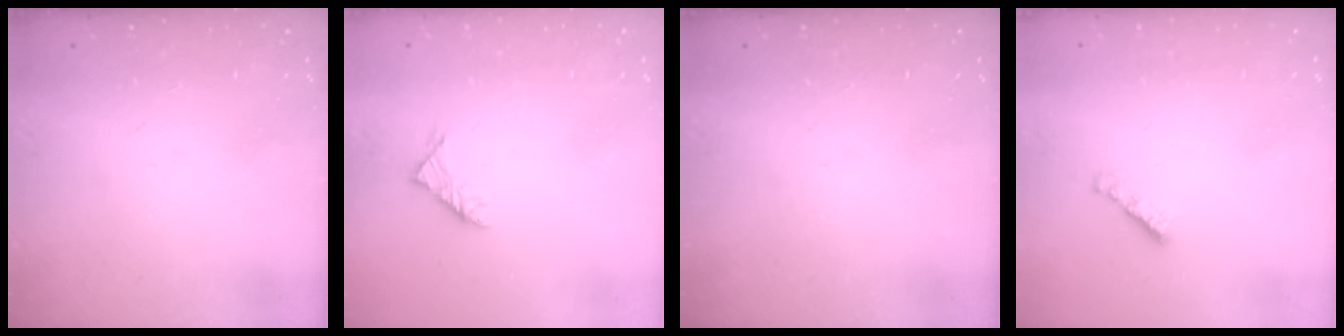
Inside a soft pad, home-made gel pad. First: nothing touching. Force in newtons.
{"total": 2.9, "press": 2.8, "slide": 0.8}
{"total": 0.0}
{"total": 2.4, "press": 2.4, "slide": 0.4}